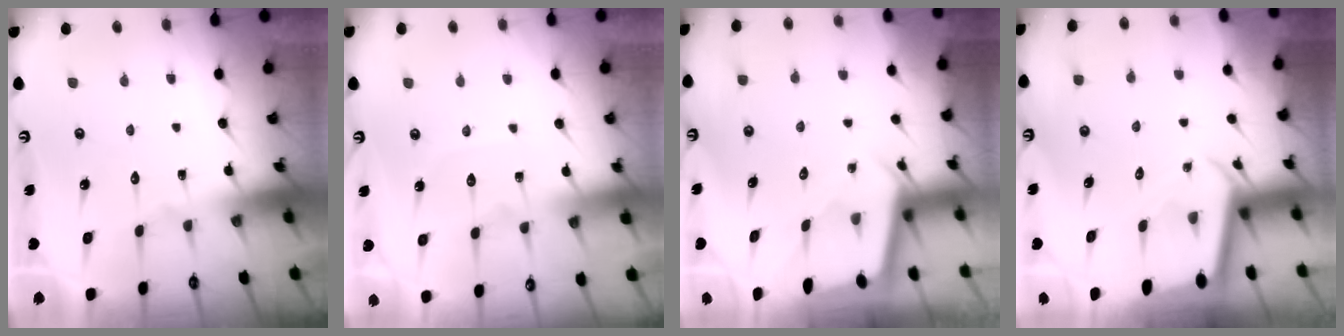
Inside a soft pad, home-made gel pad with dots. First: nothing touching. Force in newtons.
{"total": 4.0, "press": 4.0, "slide": 0.3}
{"total": 2.0, "press": 2.0, "slide": 0.3}
{"total": 2.0, "press": 2.0, "slide": 0.1}